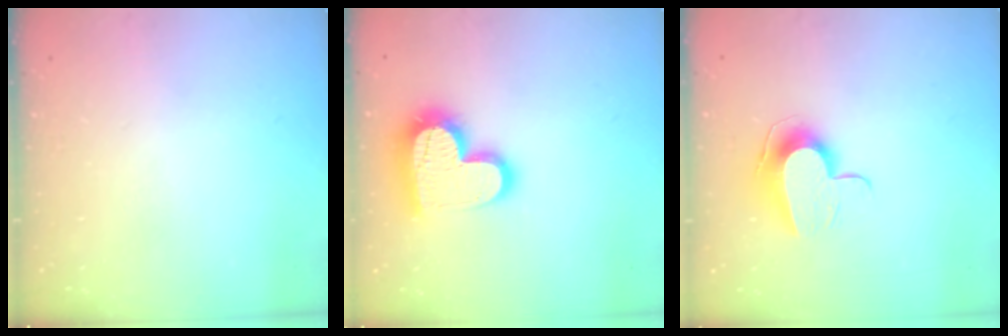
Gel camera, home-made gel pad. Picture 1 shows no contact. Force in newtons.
{"total": 17.7, "press": 17.7, "slide": 1.3}
{"total": 10.0, "press": 10.0, "slide": 1.2}